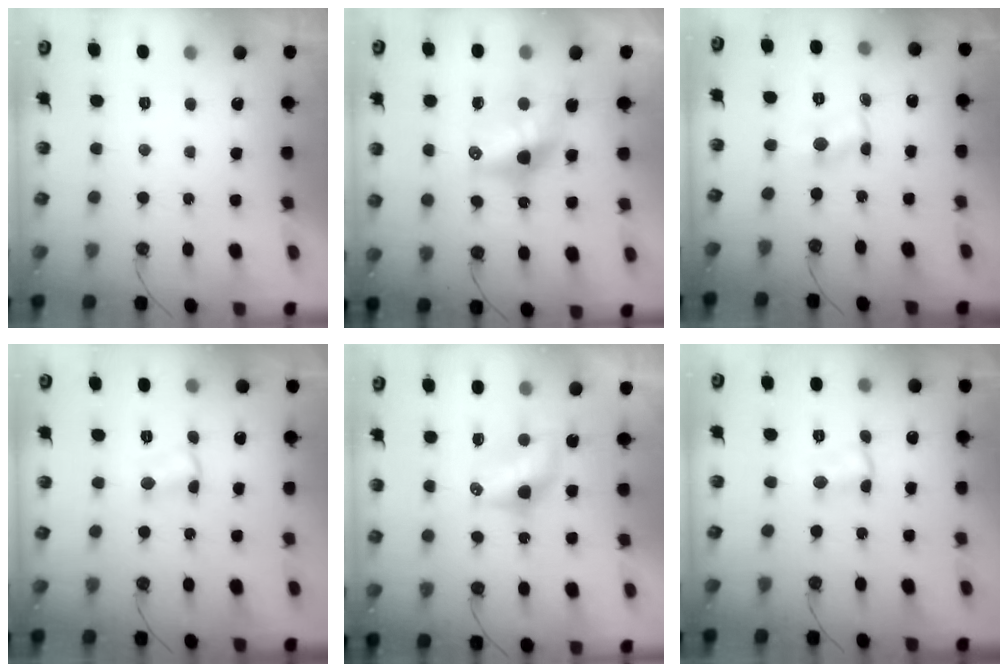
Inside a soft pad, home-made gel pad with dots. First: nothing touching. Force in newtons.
{"total": 11.7, "press": 11.7, "slide": 0.9}
{"total": 1.5, "press": 1.5, "slide": 0.2}
{"total": 3.3, "press": 3.2, "slide": 0.4}
{"total": 7.3, "press": 7.3, "slide": 0.3}
{"total": 1.9, "press": 1.9, "slide": 0.4}